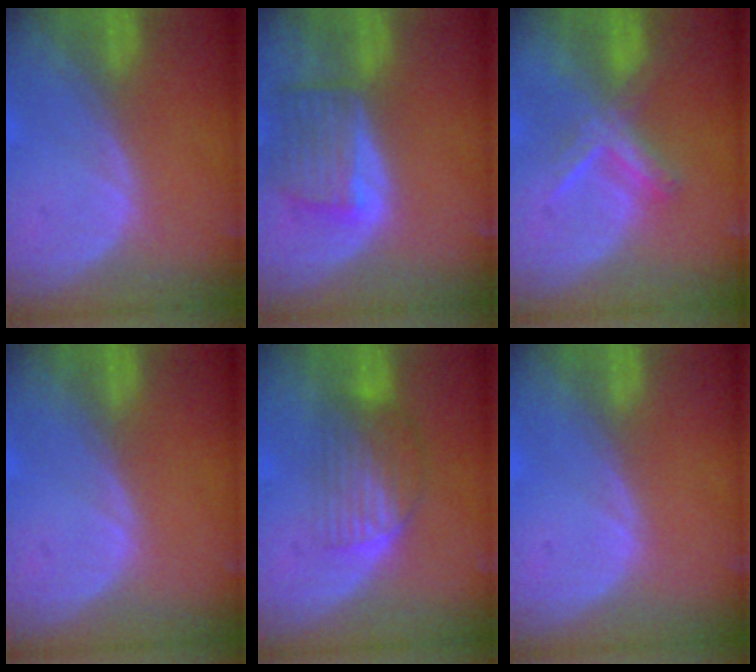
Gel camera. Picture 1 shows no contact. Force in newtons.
{"total": 7.0, "press": 6.6, "slide": 2.4}
{"total": 5.6, "press": 5.6, "slide": 0.1}
{"total": 0.0}
{"total": 6.8, "press": 6.0, "slide": 3.2}
{"total": 0.6, "press": 0.1, "slide": 0.6}